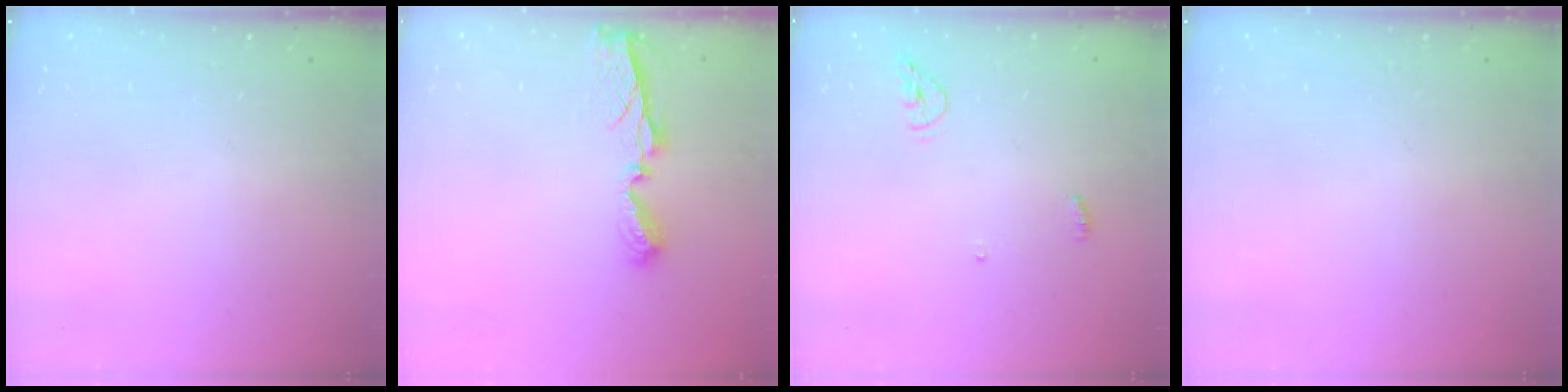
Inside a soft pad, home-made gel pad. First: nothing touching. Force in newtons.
{"total": 6.9, "press": 6.9, "slide": 0.6}
{"total": 4.1, "press": 3.9, "slide": 1.3}
{"total": 0.0}